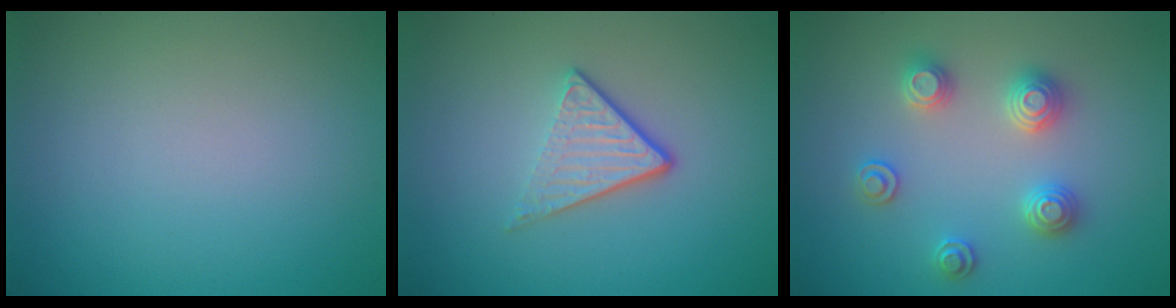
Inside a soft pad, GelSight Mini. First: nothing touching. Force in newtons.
{"total": 3.6, "press": 2.5, "slide": 2.7}
{"total": 2.9, "press": 2.8, "slide": 0.3}